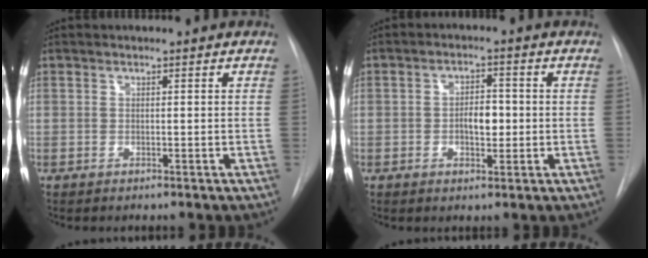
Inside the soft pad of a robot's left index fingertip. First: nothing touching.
{"total": 4.1, "force": [-1.4, 2.0, 3.3], "torque": [-0.050, 0.001, -0.021]}